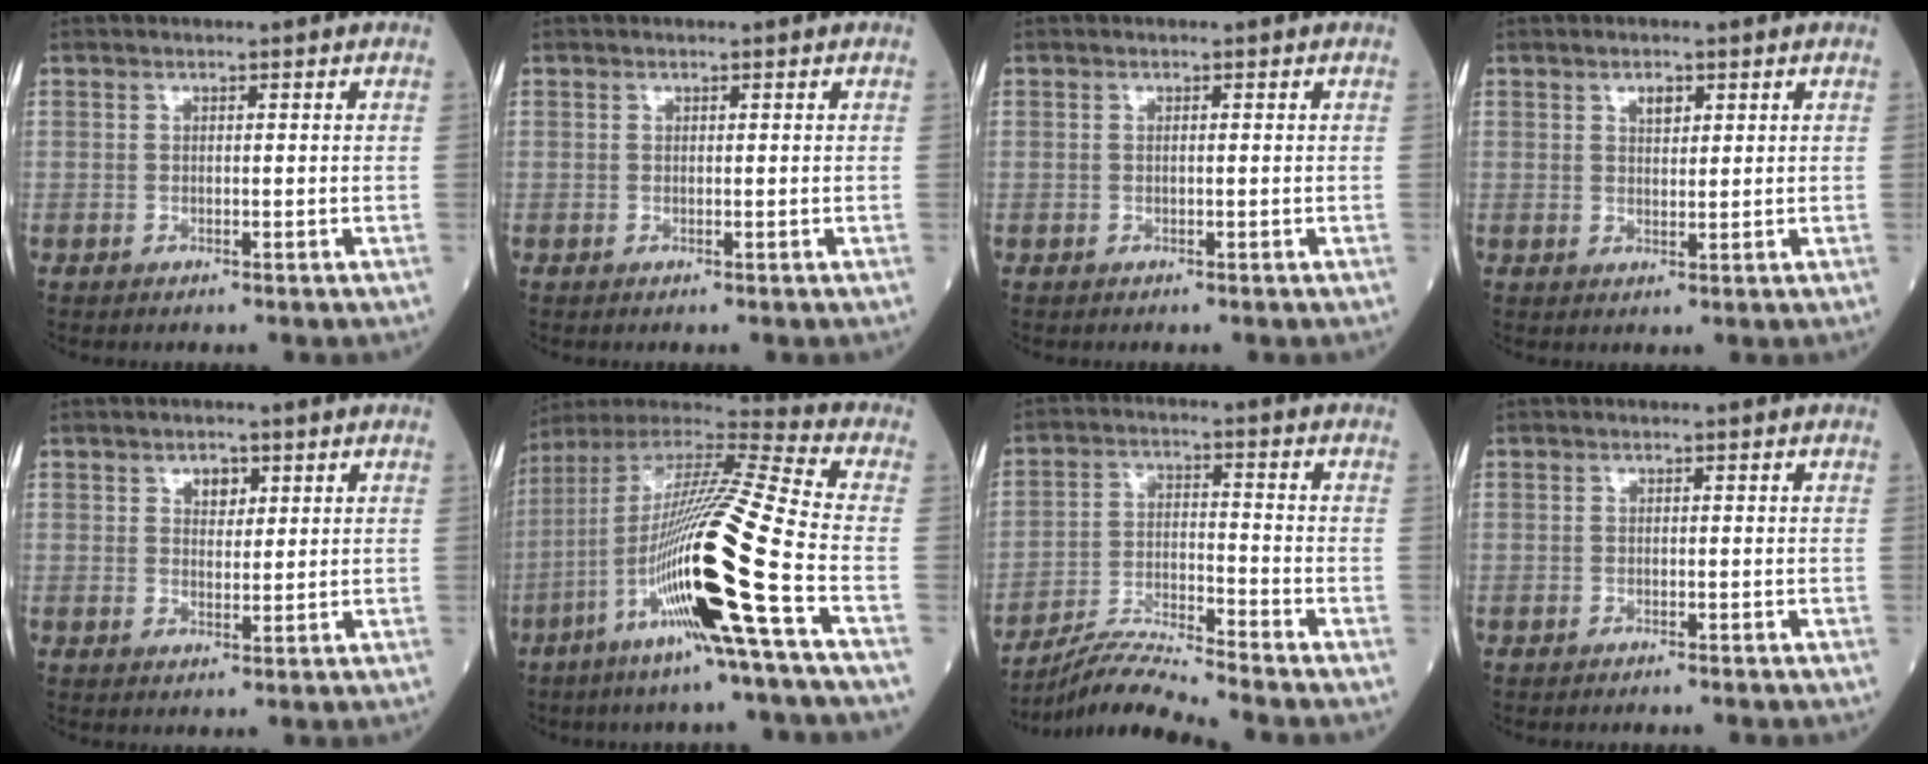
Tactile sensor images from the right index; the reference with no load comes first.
{"total": 0.0}
{"total": 0.0}
{"total": 2.1, "force": [1.2, 1.0, 1.5], "torque": [-0.023, 0.000, 0.020]}
{"total": 2.7, "force": [1.4, 1.6, 1.6], "torque": [-0.020, 0.000, 0.022]}
{"total": 22.3, "force": [-8.0, -1.1, 20.8], "torque": [-0.422, -0.031, -0.162]}
{"total": 8.2, "force": [-7.8, -1.9, 1.7], "torque": [-0.037, -0.008, -0.147]}
{"total": 1.2, "force": [-1.2, 0.1, 0.3], "torque": [-0.007, -0.001, -0.016]}